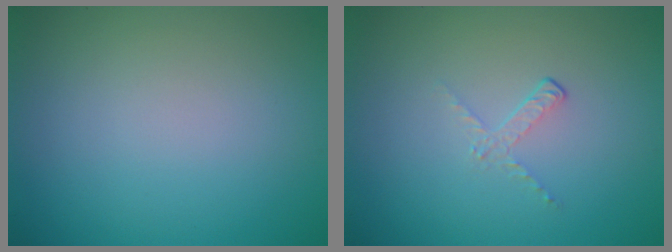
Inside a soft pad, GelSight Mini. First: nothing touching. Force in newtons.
{"total": 1.1, "press": 0.4, "slide": 1.1}